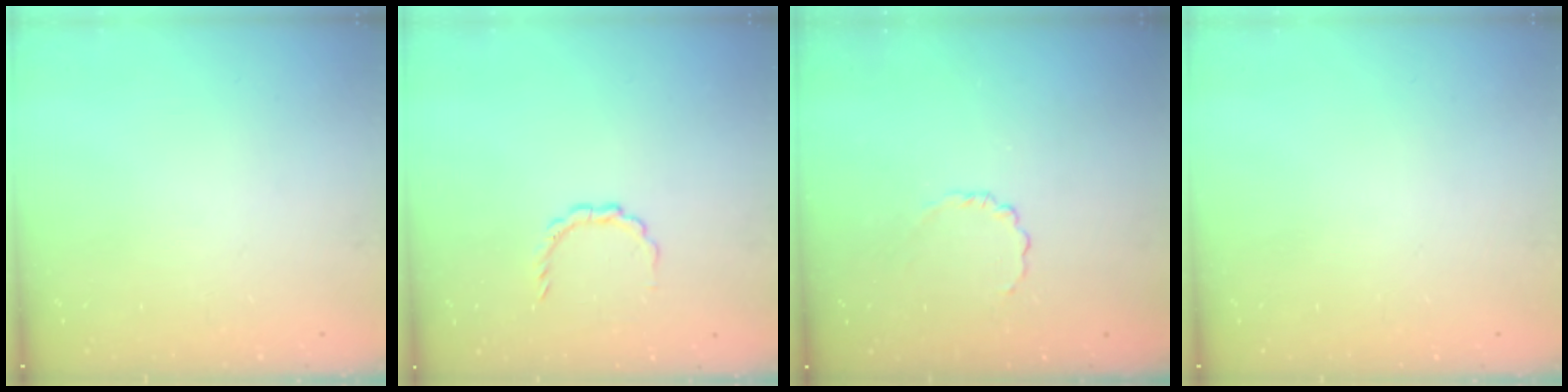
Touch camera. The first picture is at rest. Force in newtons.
{"total": 3.6, "press": 3.6, "slide": 0.3}
{"total": 3.0, "press": 2.8, "slide": 1.0}
{"total": 0.0}